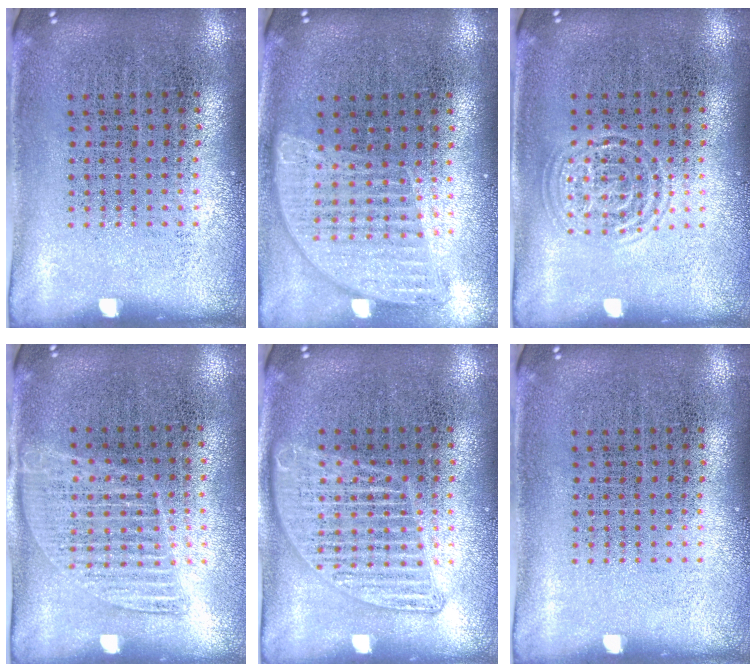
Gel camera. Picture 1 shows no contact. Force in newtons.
{"total": 1.0, "press": 1.0, "slide": 0.1}
{"total": 1.4, "press": 1.4, "slide": 0.1}
{"total": 1.2, "press": 1.1, "slide": 0.5}
{"total": 1.3, "press": 1.3, "slide": 0.1}
{"total": 0.0}